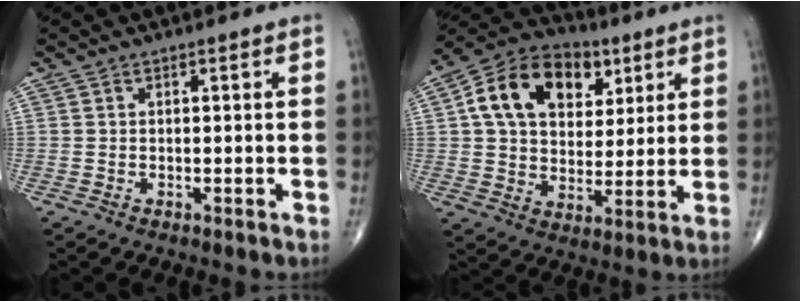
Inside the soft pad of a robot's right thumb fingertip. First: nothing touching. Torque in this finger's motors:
{"motor_torque": [0.24, 1.40, 0.46, 0.35, 0.36]}